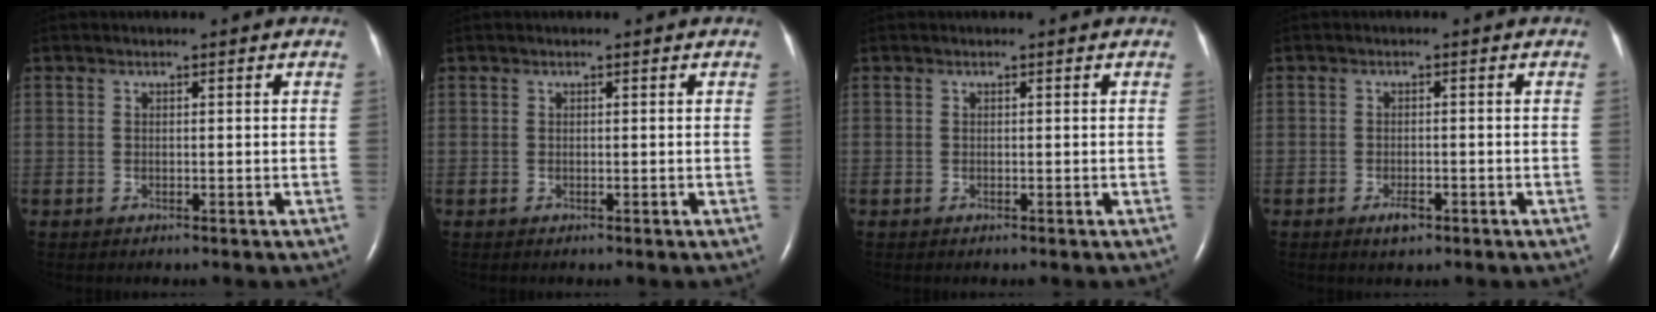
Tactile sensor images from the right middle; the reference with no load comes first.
{"total": 0.0}
{"total": 0.0}
{"total": 2.0, "force": [-1.2, 0.7, 1.4], "torque": [-0.029, -0.001, -0.019]}